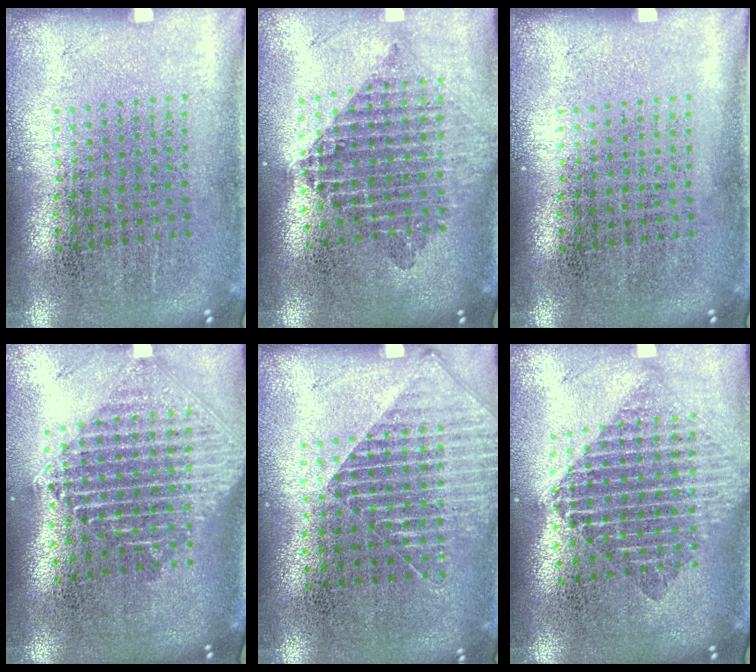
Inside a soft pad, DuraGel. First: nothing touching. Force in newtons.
{"total": 2.1, "press": 1.7, "slide": 1.2}
{"total": 0.0}
{"total": 2.4, "press": 1.9, "slide": 1.5}
{"total": 1.5, "press": 1.4, "slide": 0.7}
{"total": 1.9, "press": 1.6, "slide": 1.1}